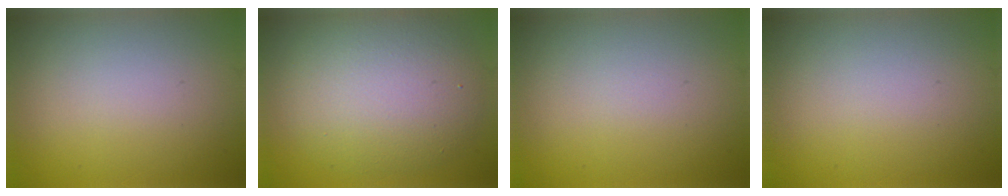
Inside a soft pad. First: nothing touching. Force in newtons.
{"total": 7.6, "press": 7.6, "slide": 0.4}
{"total": 0.0}
{"total": 0.0}